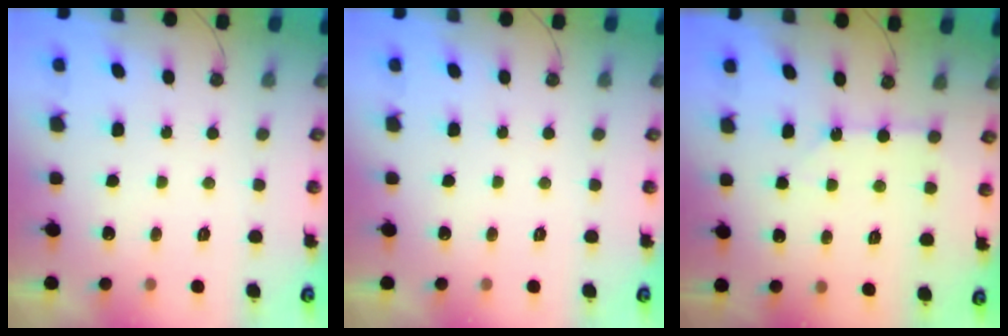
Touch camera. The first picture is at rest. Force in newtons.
{"total": 0.0}
{"total": 3.9, "press": 3.9, "slide": 0.5}